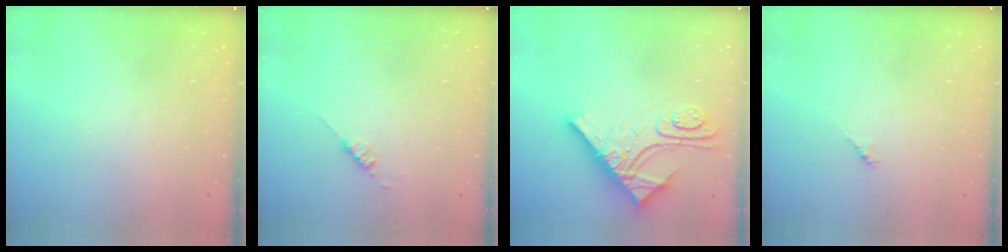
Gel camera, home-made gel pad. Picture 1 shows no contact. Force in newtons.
{"total": 2.6, "press": 2.6, "slide": 0.3}
{"total": 13.7, "press": 13.6, "slide": 1.2}
{"total": 1.7, "press": 1.6, "slide": 0.5}